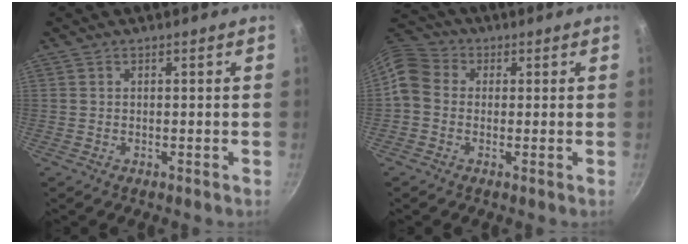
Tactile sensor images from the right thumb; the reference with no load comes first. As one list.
[{"total": 7.3, "force": [-0.1, 6.2, 3.9], "torque": [-0.065, 0.019, -0.022]}]